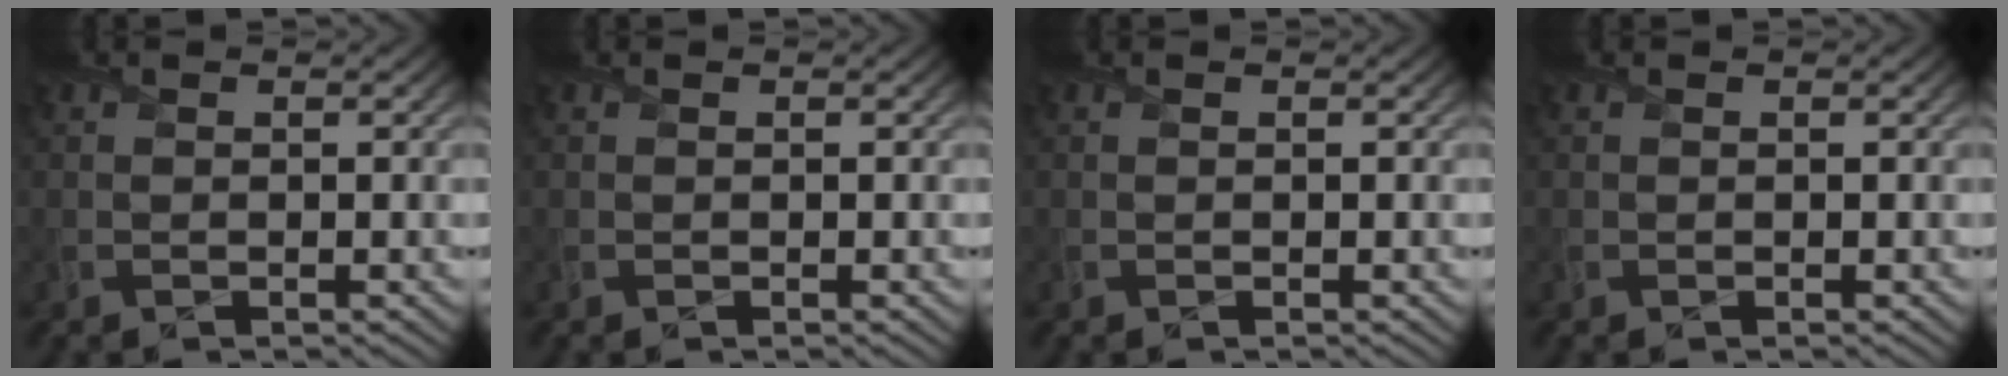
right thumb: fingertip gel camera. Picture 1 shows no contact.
{"total": 0.0}
{"total": 0.0}
{"total": 0.0}